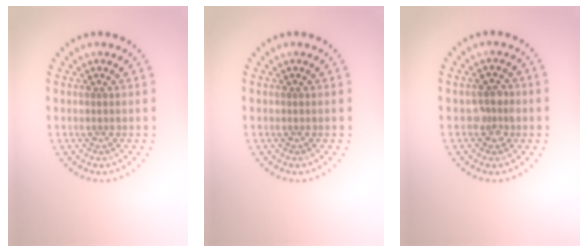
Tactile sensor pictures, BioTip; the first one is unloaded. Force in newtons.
{"total": 0.0}
{"total": 2.2, "press": 2.1, "slide": 0.4}